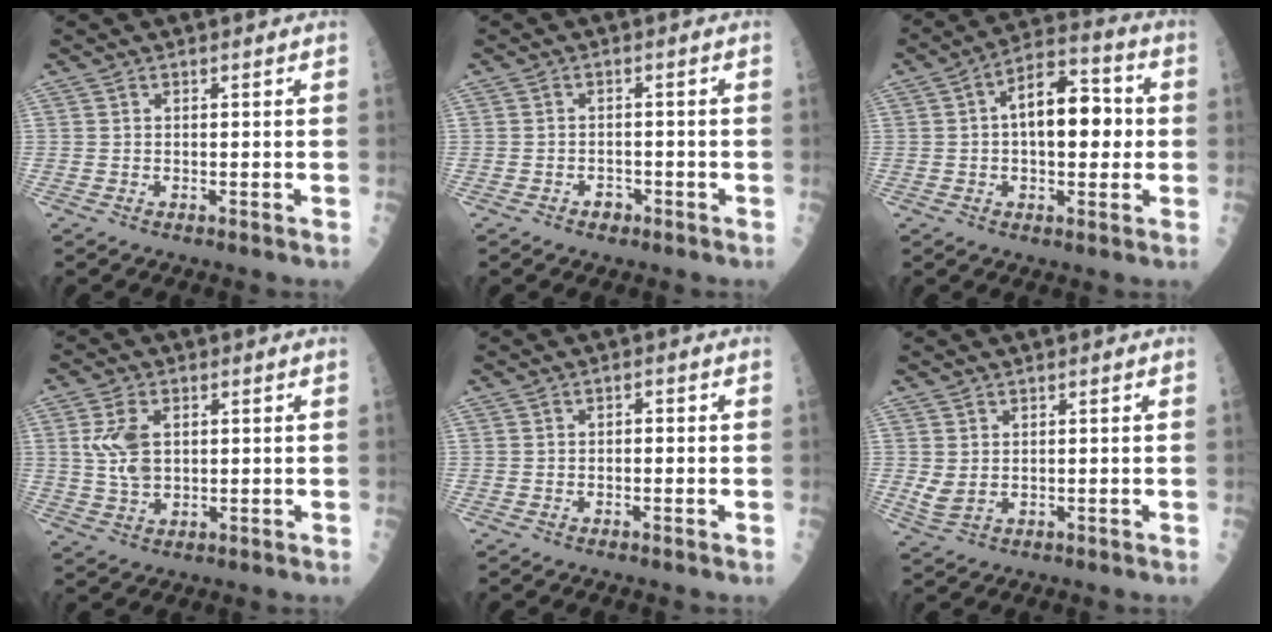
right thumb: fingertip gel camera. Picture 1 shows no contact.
{"total": 1.8, "force": [-1.1, 1.3, 0.6], "torque": [0.004, 0.011, -0.016]}
{"total": 13.8, "force": [1.0, 7.3, 11.7], "torque": [-0.151, 0.028, 0.007]}
{"total": 7.1, "force": [1.4, 4.3, 5.5], "torque": [-0.109, -0.002, 0.032]}
{"total": 1.1, "force": [0.0, 0.7, 0.8], "torque": [-0.007, 0.003, -0.002]}
{"total": 2.8, "force": [0.5, 1.9, 2.0], "torque": [-0.036, -0.003, 0.020]}